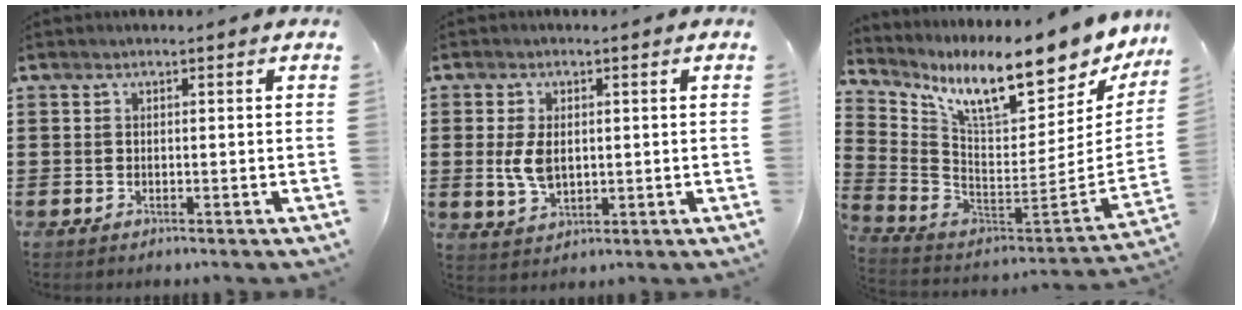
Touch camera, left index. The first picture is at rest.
{"total": 5.2, "force": [0.4, 3.1, 4.1], "torque": [-0.104, 0.000, 0.002]}
{"total": 12.5, "force": [8.9, 1.8, 8.7], "torque": [-0.175, -0.072, 0.144]}